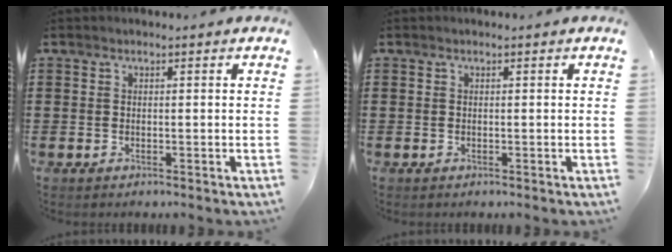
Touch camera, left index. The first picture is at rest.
{"total": 0.0}